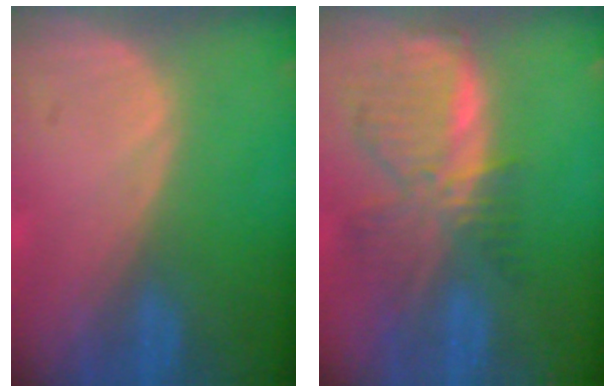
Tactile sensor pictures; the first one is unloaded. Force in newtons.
{"total": 8.3, "press": 7.3, "slide": 4.0}